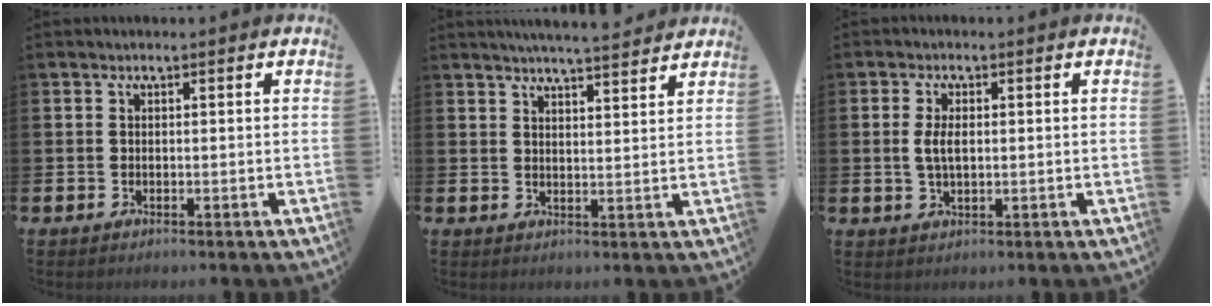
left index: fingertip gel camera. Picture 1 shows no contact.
{"total": 4.9, "force": [4.8, -0.4, 0.8], "torque": [-0.025, -0.025, 0.086]}
{"total": 3.1, "force": [0.4, 1.5, 2.7], "torque": [-0.049, 0.005, 0.004]}